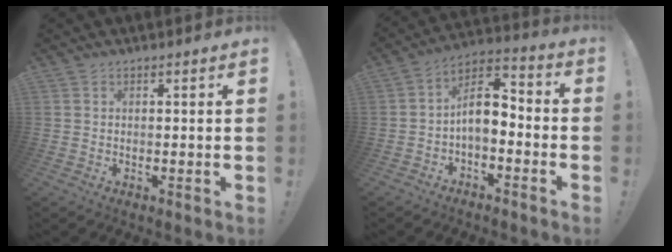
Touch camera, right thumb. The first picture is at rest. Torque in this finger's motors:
{"motor_torque": [1.02, 1.12, 0.54, -0.67, 0.02]}